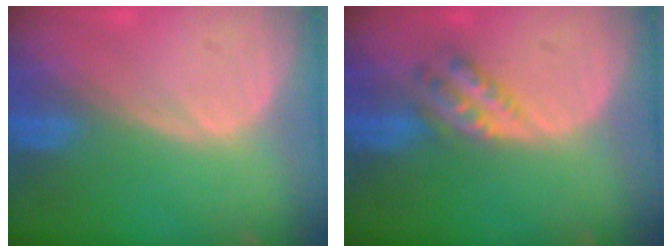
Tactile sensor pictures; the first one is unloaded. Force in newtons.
{"total": 4.5, "press": 4.0, "slide": 2.0}